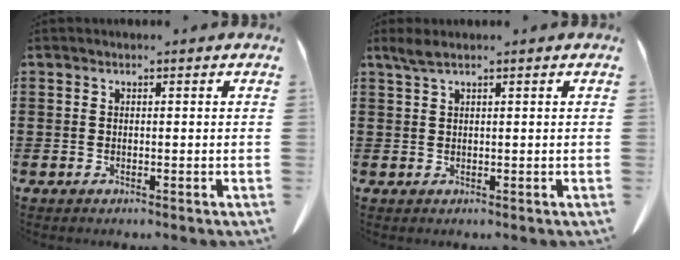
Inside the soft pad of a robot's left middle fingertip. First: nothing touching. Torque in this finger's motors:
{"motor_torque": [0.72, 0.58, 0.13, 0.02]}